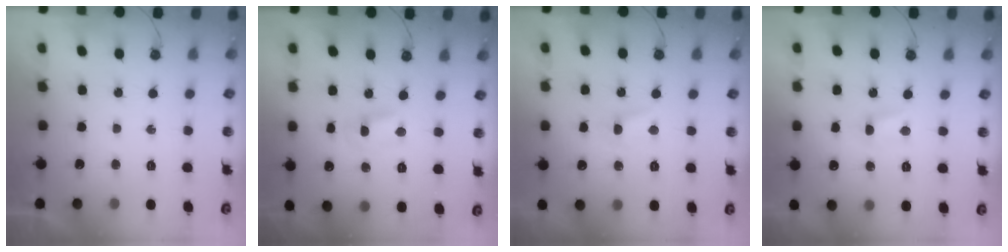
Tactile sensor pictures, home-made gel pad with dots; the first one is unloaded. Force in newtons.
{"total": 1.6, "press": 1.6, "slide": 0.2}
{"total": 2.9, "press": 2.8, "slide": 0.4}
{"total": 2.8, "press": 2.8, "slide": 0.3}